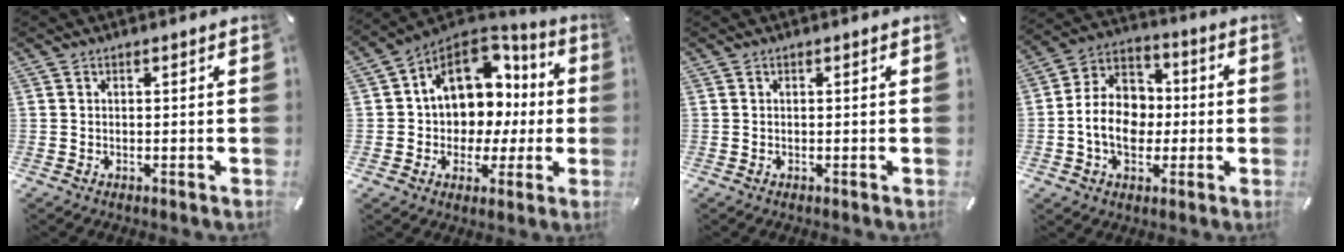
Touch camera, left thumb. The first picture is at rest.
{"total": 13.3, "force": [3.8, 11.0, 6.3], "torque": [-0.100, -0.032, 0.077]}
{"total": 0.0}
{"total": 12.1, "force": [-2.3, 10.0, 6.4], "torque": [-0.153, 0.021, -0.041]}